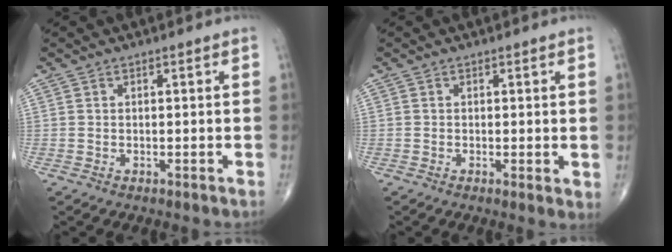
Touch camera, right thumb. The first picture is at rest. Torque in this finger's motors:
{"motor_torque": [-0.07, 0.07, 0.03, 0.04, -0.04]}